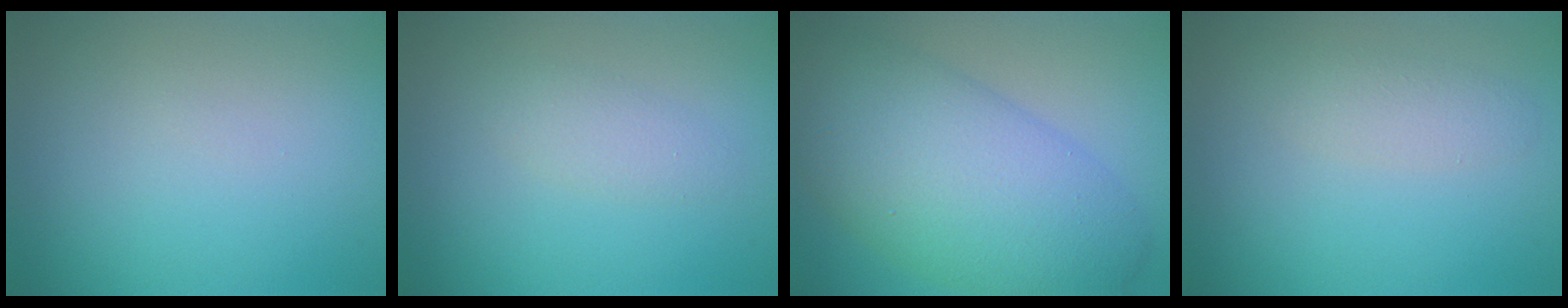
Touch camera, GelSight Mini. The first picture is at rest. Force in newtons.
{"total": 1.7, "press": 1.7, "slide": 0.1}
{"total": 10.3, "press": 10.3, "slide": 0.1}
{"total": 1.7, "press": 1.7, "slide": 0.1}